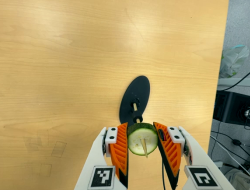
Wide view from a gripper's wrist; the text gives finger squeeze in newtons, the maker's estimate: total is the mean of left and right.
{"total": 10.5, "left": 9.7, "right": 11.4}